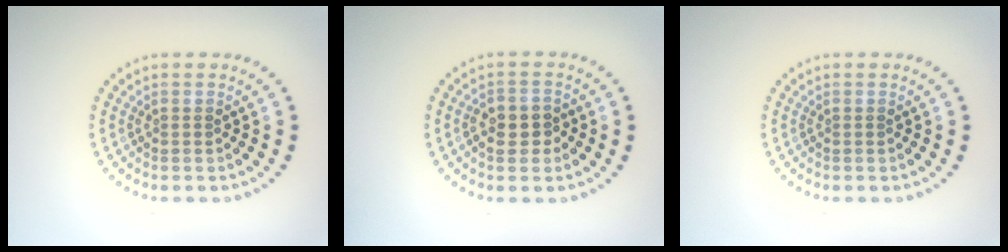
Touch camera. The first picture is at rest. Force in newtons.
{"total": 2.3, "press": 2.2, "slide": 0.6}
{"total": 0.0}